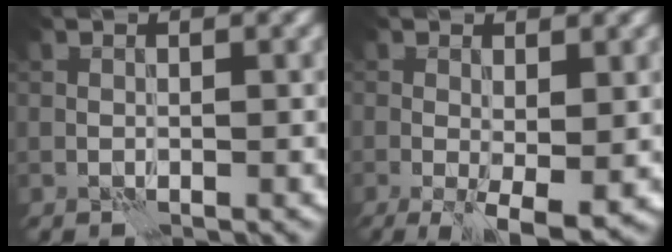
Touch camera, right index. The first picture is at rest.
{"total": 5.4, "force": [-1.6, 1.7, 4.9], "torque": [-0.082, -0.015, -0.019]}